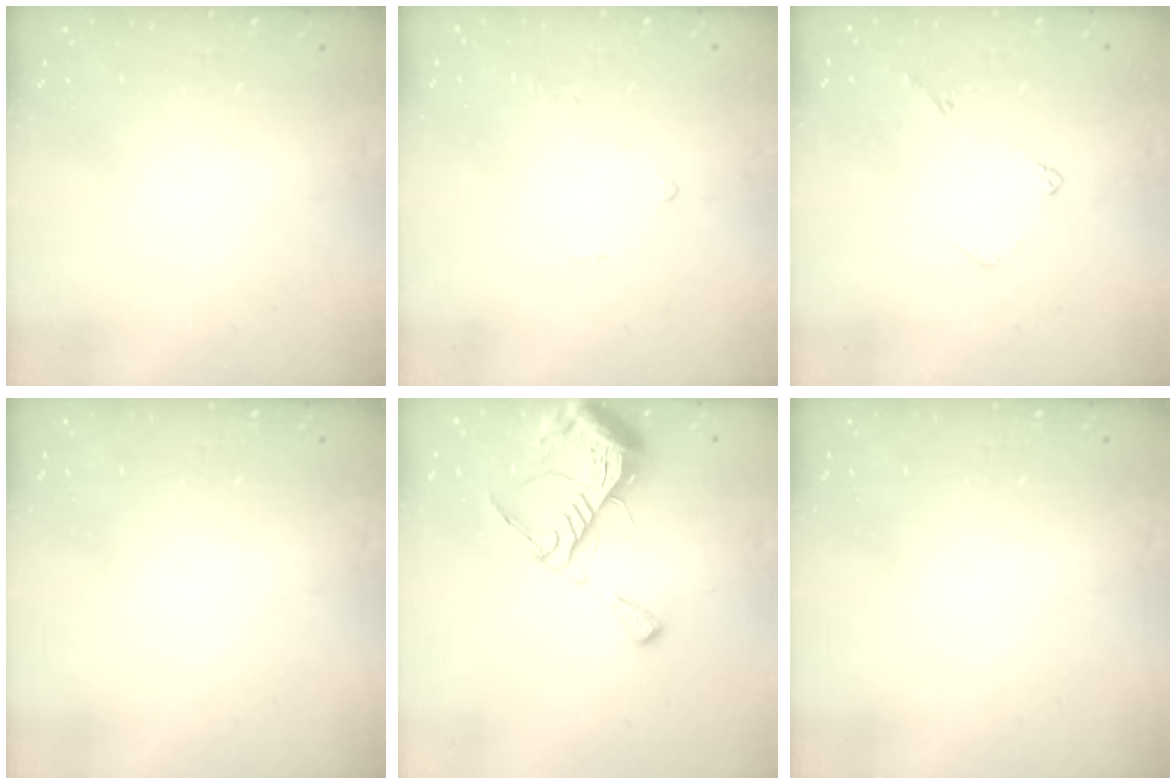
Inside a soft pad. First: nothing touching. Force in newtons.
{"total": 1.4, "press": 1.3, "slide": 0.5}
{"total": 4.7, "press": 4.7, "slide": 0.5}
{"total": 0.0}
{"total": 12.0, "press": 12.0, "slide": 1.3}
{"total": 0.0}